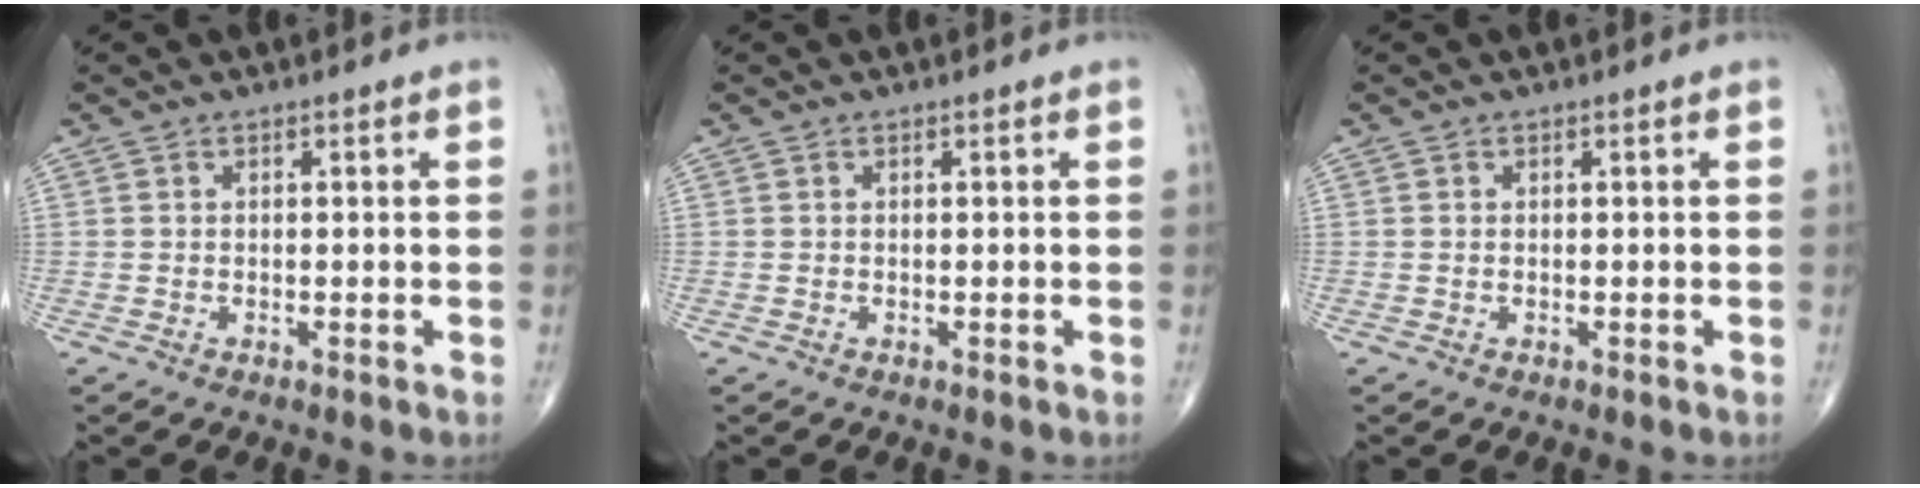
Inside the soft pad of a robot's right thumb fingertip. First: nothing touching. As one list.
[{"total": 0.0}, {"total": 0.0}]